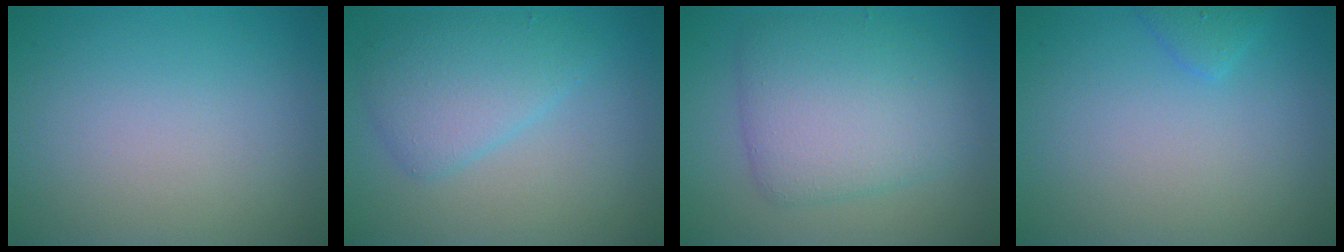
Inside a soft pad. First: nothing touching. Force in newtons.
{"total": 3.9, "press": 3.9, "slide": 0.1}
{"total": 6.0, "press": 6.0, "slide": 0.2}
{"total": 1.2, "press": 1.2, "slide": 0.1}